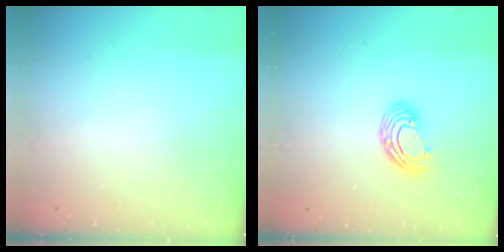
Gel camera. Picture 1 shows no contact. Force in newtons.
{"total": 9.0, "press": 9.0, "slide": 0.7}